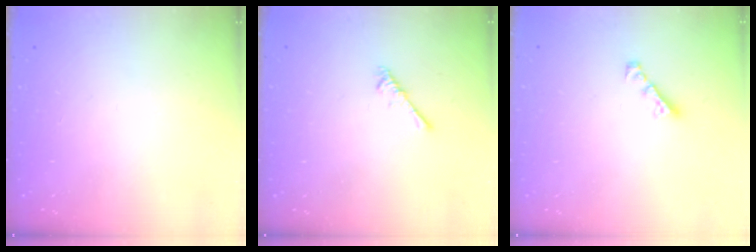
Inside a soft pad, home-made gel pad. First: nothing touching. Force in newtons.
{"total": 2.2, "press": 2.1, "slide": 0.5}
{"total": 2.4, "press": 2.4, "slide": 0.1}